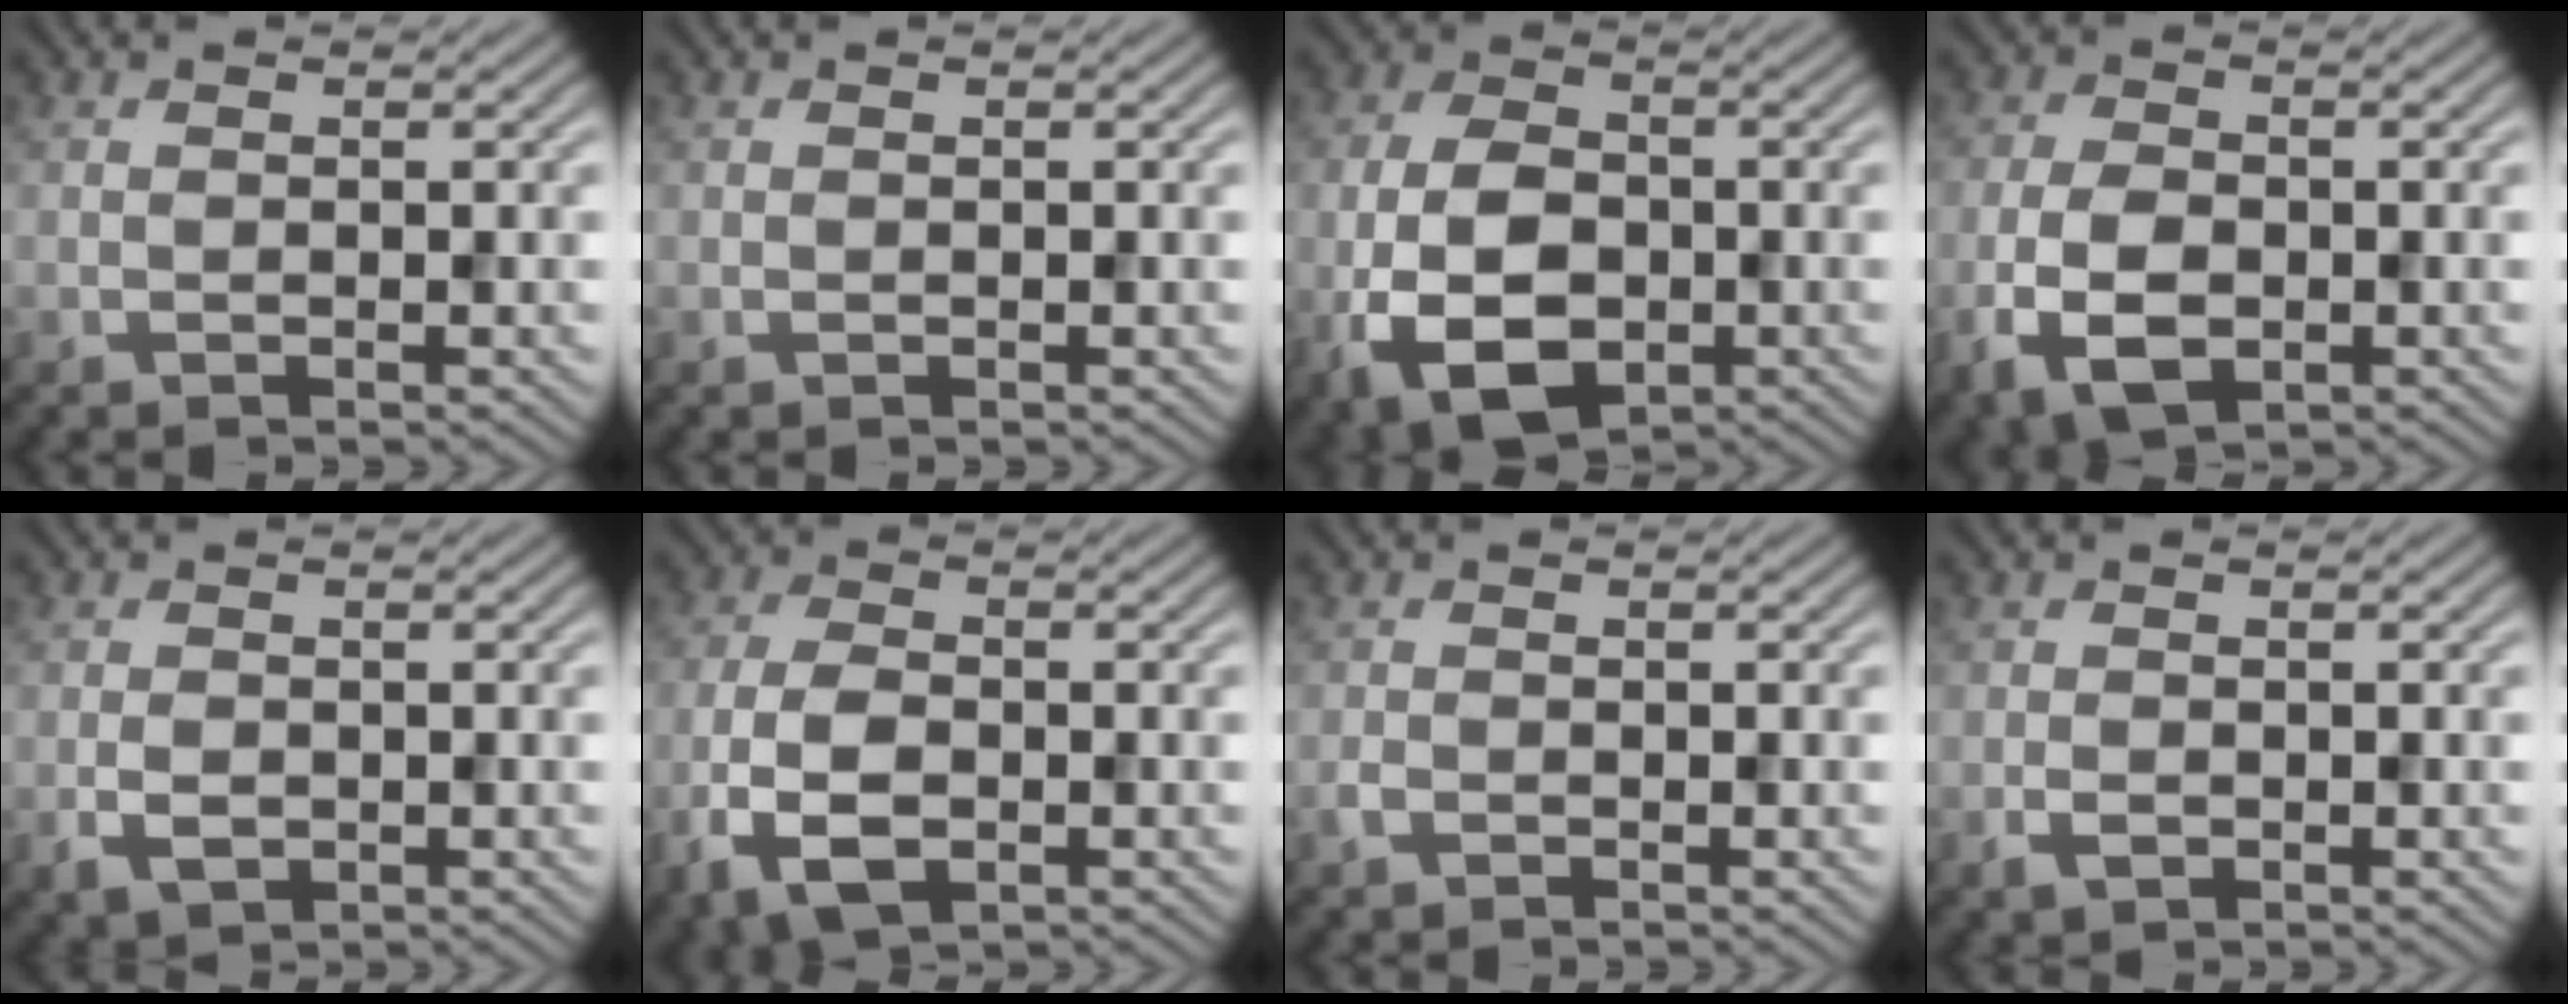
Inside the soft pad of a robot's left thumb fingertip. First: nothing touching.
{"total": 0.0}
{"total": 10.6, "force": [-3.2, 6.8, 7.6], "torque": [-0.181, -0.021, -0.065]}
{"total": 6.7, "force": [-2.3, 3.9, 4.9], "torque": [-0.117, -0.011, -0.050]}
{"total": 2.6, "force": [-0.8, 1.8, 1.7], "torque": [-0.038, -0.007, -0.017]}
{"total": 7.3, "force": [-2.8, 3.9, 5.5], "torque": [-0.131, -0.013, -0.060]}
{"total": 1.1, "force": [-0.7, 0.6, 0.5], "torque": [-0.012, 0.000, -0.016]}
{"total": 1.6, "force": [-0.7, 1.0, 1.0], "torque": [-0.021, -0.002, -0.015]}